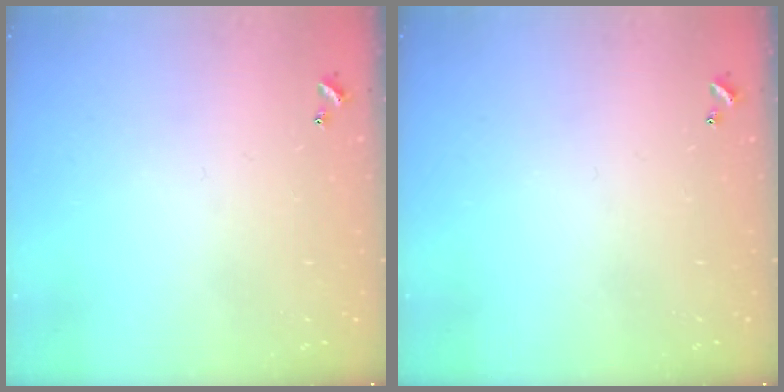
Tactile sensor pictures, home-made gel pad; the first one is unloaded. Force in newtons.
{"total": 0.0}